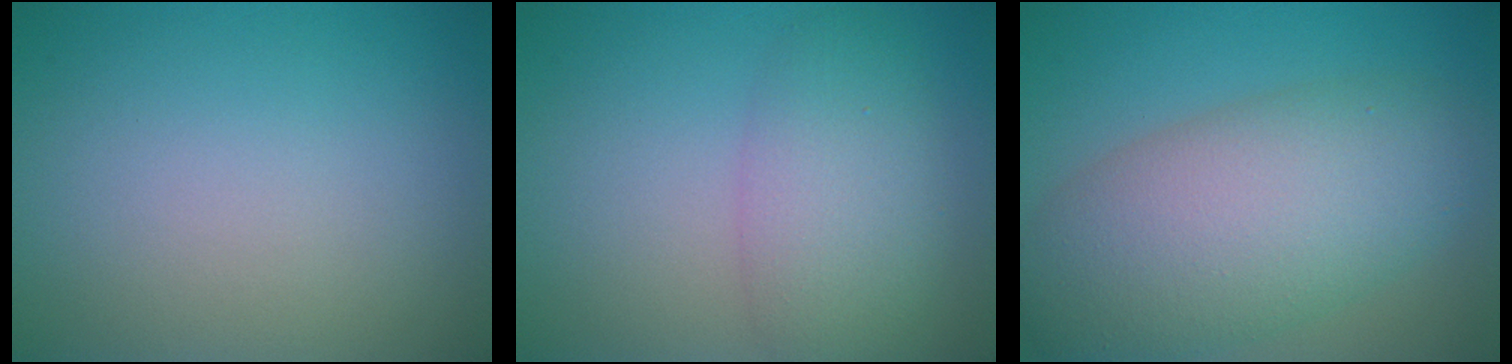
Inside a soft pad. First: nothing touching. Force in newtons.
{"total": 4.8, "press": 4.8, "slide": 0.2}
{"total": 9.2, "press": 9.2, "slide": 0.4}